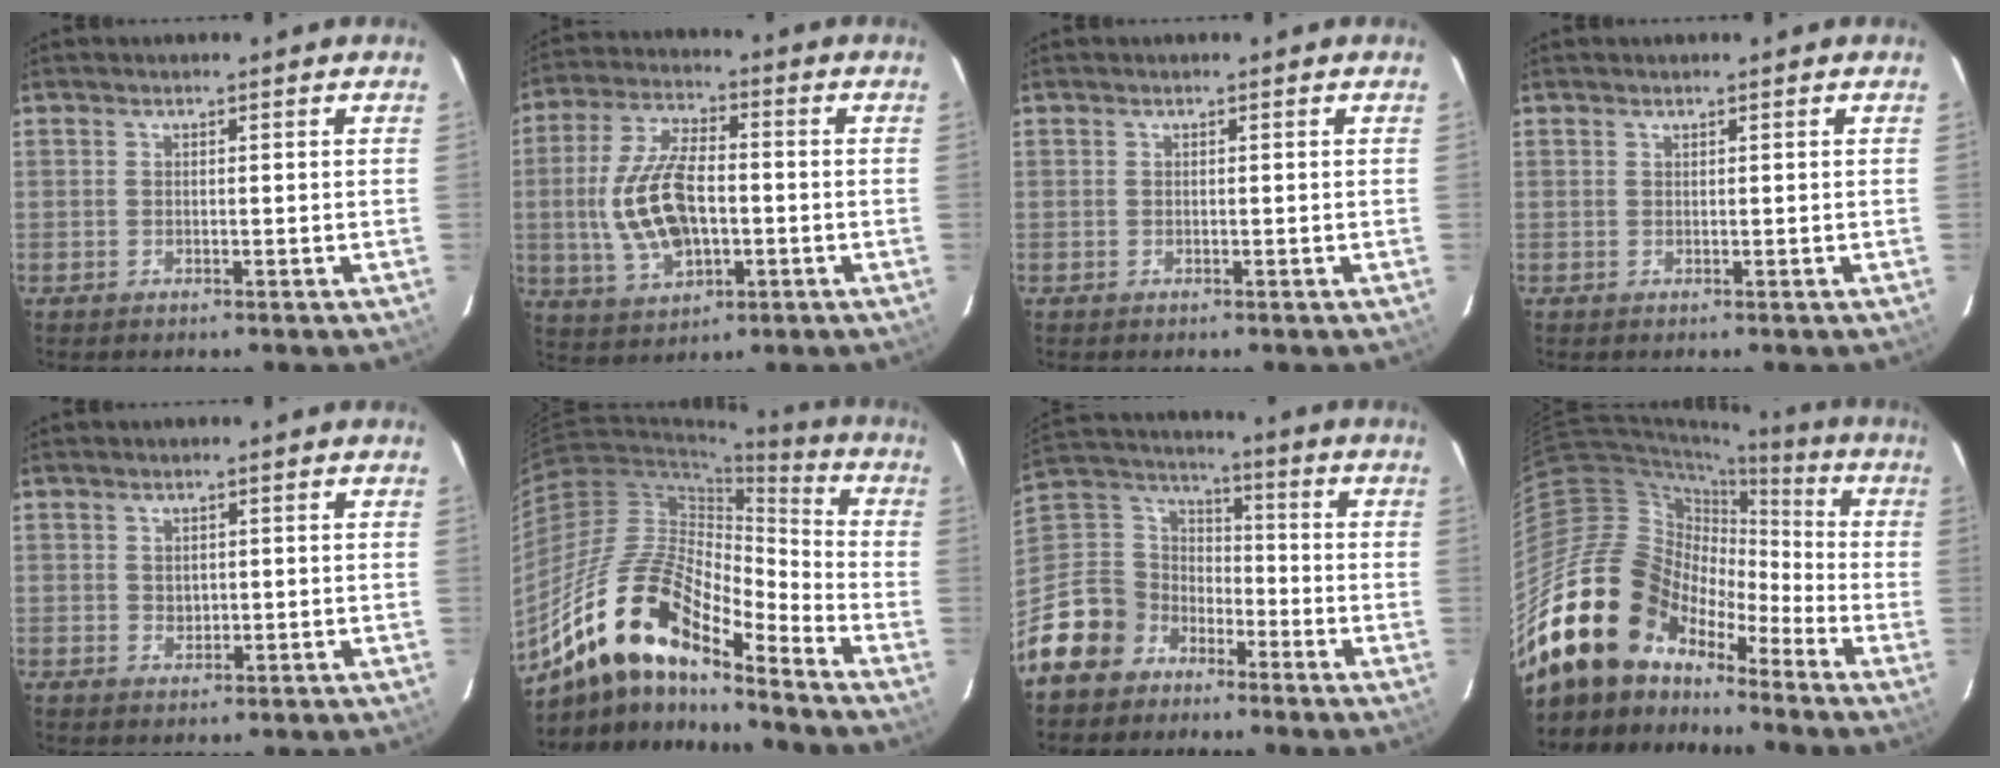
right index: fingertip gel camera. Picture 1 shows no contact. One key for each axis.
{"total": 14.6, "fx": -1.5, "fy": 7.5, "fz": 12.4, "tx": -0.258, "ty": 0.004, "tz": -0.018}
{"total": 0.0}
{"total": 0.0}
{"total": 1.6, "fx": 0.3, "fy": 1.4, "fz": 0.6, "tx": -0.007, "ty": 0.001, "tz": 0.009}
{"total": 19.1, "fx": -13.5, "fy": 5.8, "fz": 12.1, "tx": -0.221, "ty": -0.007, "tz": -0.268}
{"total": 12.8, "fx": -8.3, "fy": 9.5, "fz": 2.0, "tx": -0.068, "ty": 0.046, "tz": -0.156}
{"total": 19.2, "fx": -14.1, "fy": 11.3, "fz": 6.6, "tx": -0.137, "ty": 0.025, "tz": -0.262}